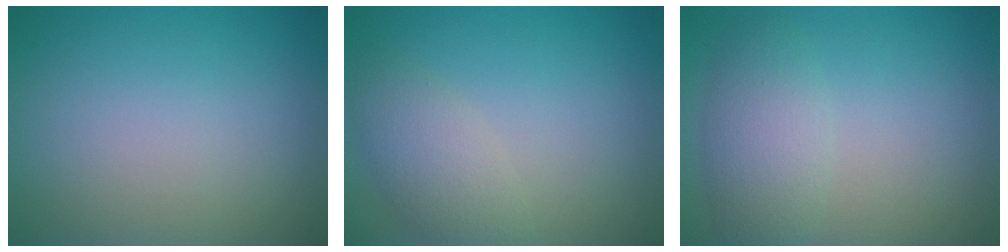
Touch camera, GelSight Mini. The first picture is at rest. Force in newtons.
{"total": 3.0, "press": 3.0, "slide": 0.1}
{"total": 3.5, "press": 3.5, "slide": 0.3}